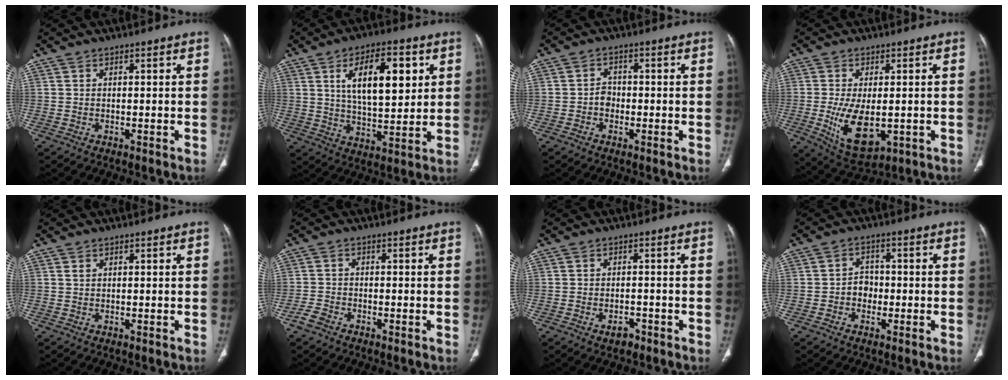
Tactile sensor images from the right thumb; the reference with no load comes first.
{"total": 14.6, "force": [4.8, 6.4, 12.2], "torque": [-0.168, -0.018, 0.083]}
{"total": 2.4, "force": [-0.8, 2.0, 1.1], "torque": [-0.003, 0.009, -0.019]}
{"total": 10.5, "force": [-1.9, 5.4, 8.8], "torque": [-0.151, -0.019, -0.014]}
{"total": 0.6, "force": [0.3, 0.4, 0.3], "torque": [-0.004, 0.001, 0.006]}
{"total": 2.5, "force": [-1.7, 1.4, 1.0], "torque": [-0.025, 0.006, -0.035]}
{"total": 2.4, "force": [-1.5, 1.4, 1.3], "torque": [-0.018, 0.008, -0.019]}
{"total": 3.5, "force": [-0.9, 3.0, 1.6], "torque": [-0.003, 0.012, -0.022]}